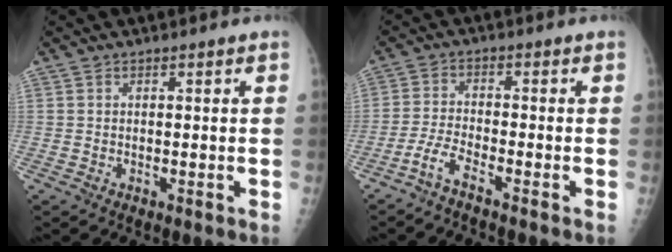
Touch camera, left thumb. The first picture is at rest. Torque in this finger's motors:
{"motor_torque": [-0.04, 0.08, 0.17, 0.58, 0.04]}